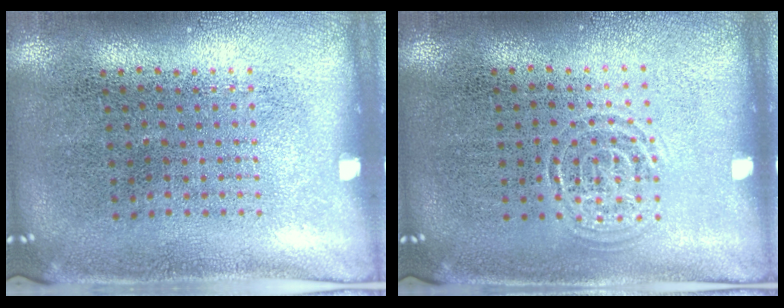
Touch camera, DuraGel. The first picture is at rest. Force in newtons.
{"total": 0.8, "press": 0.8, "slide": 0.0}